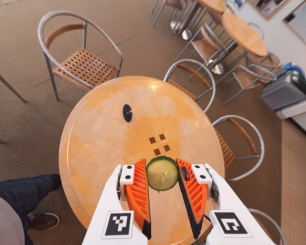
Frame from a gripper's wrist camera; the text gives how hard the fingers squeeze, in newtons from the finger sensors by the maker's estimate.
{"total": 8.2, "left": 8.2, "right": 8.2}